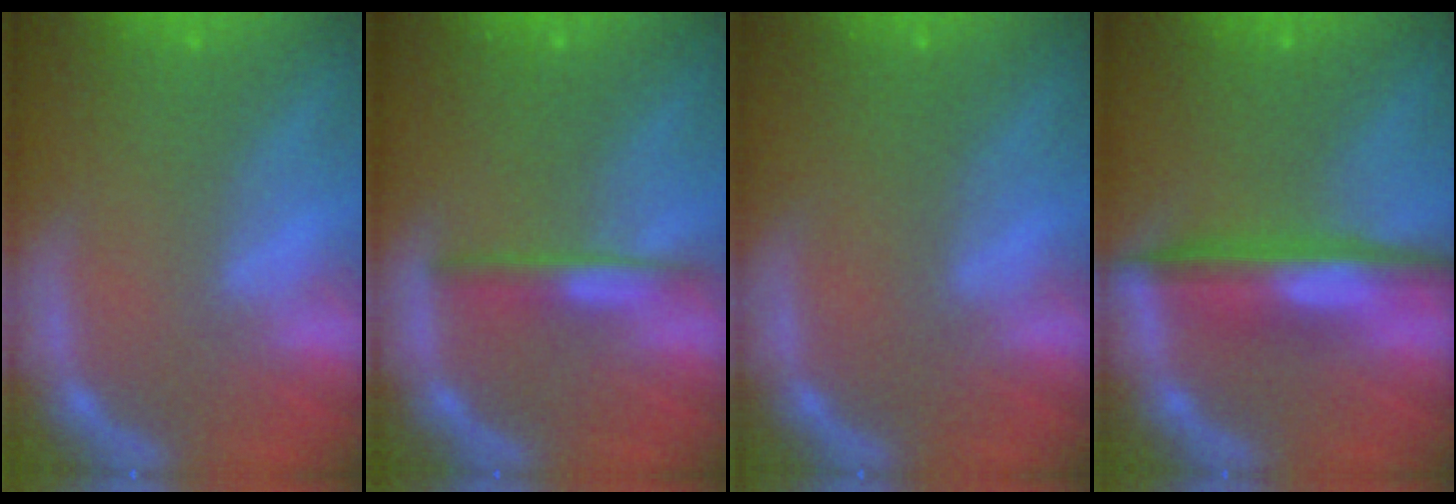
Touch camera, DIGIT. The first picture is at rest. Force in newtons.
{"total": 2.4}
{"total": 0.0}
{"total": 5.5}